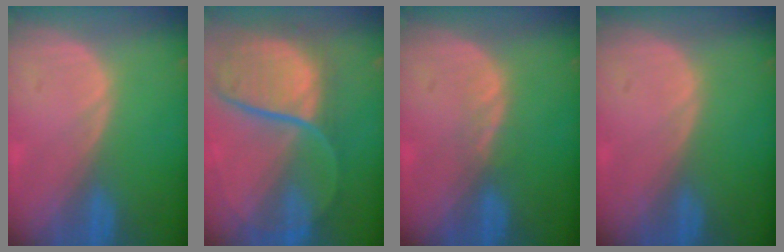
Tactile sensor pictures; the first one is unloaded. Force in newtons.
{"total": 12.0, "press": 9.9, "slide": 6.7}
{"total": 1.5, "press": 1.5, "slide": 0.2}
{"total": 0.0}